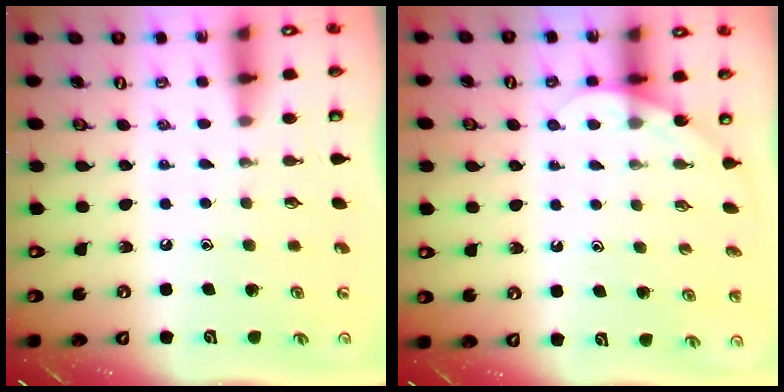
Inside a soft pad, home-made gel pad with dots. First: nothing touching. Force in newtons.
{"total": 3.3, "press": 3.3, "slide": 0.2}